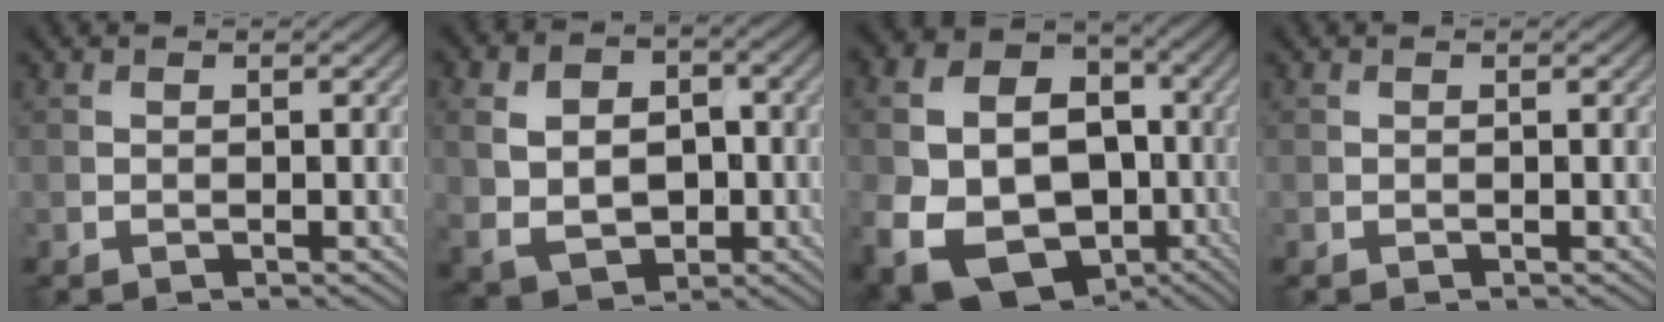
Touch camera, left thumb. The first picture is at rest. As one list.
[{"total": 8.8, "force": [-0.3, 6.8, 5.6], "torque": [-0.124, -0.006, -0.002]}, {"total": 18.9, "force": [-4.3, 15.0, 10.7], "torque": [-0.236, -0.053, -0.053]}, {"total": 0.0}]